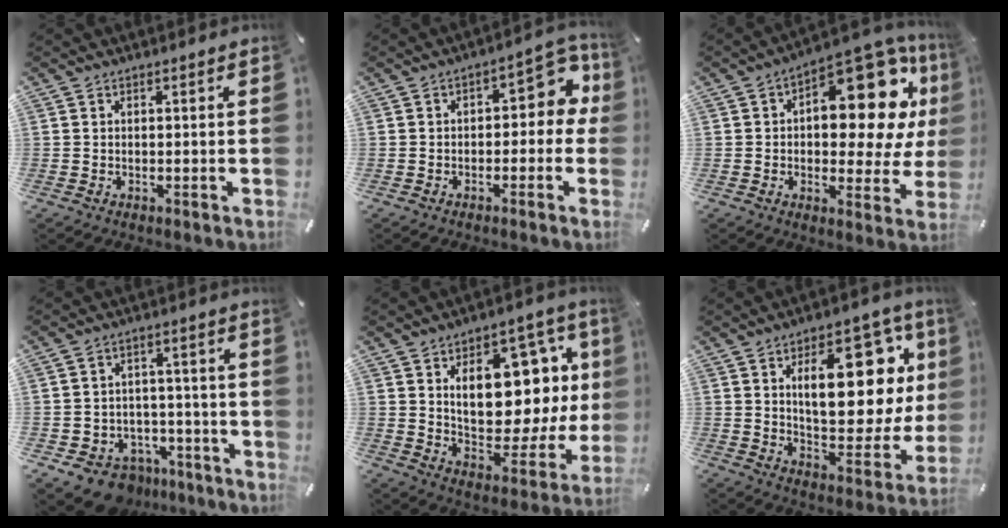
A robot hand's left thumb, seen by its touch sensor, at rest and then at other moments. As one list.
[{"total": 8.2, "force": [1.3, 5.1, 6.3], "torque": [-0.073, -0.008, 0.014]}, {"total": 20.9, "force": [7.2, 10.5, 16.6], "torque": [-0.201, -0.068, 0.117]}, {"total": 9.3, "force": [-6.4, 6.3, 2.7], "torque": [-0.041, 0.048, -0.107]}, {"total": 17.7, "force": [6.8, 10.2, 12.8], "torque": [-0.173, -0.050, 0.118]}, {"total": 22.9, "force": [8.4, 11.3, 18.0], "torque": [-0.239, -0.043, 0.132]}]